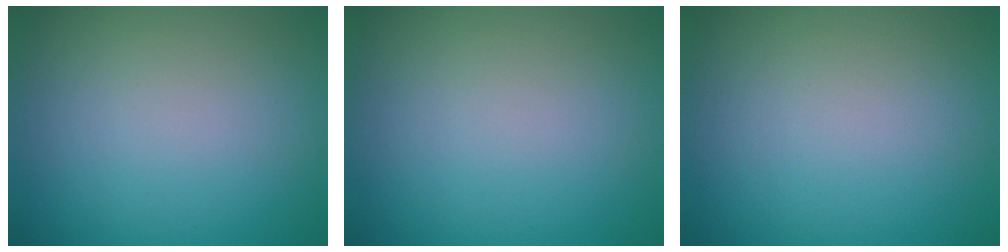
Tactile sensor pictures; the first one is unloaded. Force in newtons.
{"total": 0.0}
{"total": 0.0}